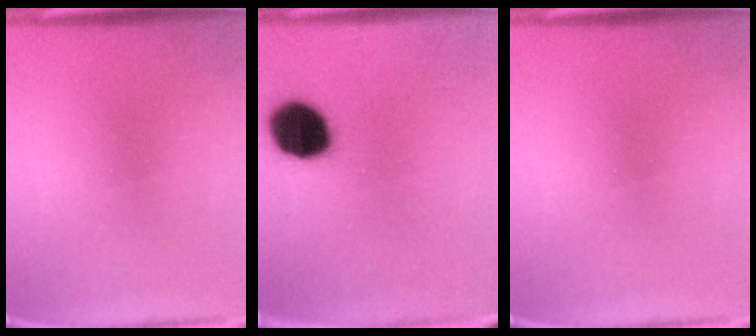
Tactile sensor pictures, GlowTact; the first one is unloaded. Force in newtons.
{"total": 13.8}
{"total": 0.0}